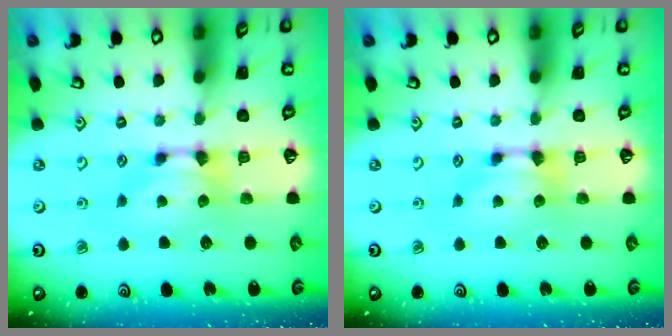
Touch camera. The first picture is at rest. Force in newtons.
{"total": 0.0}